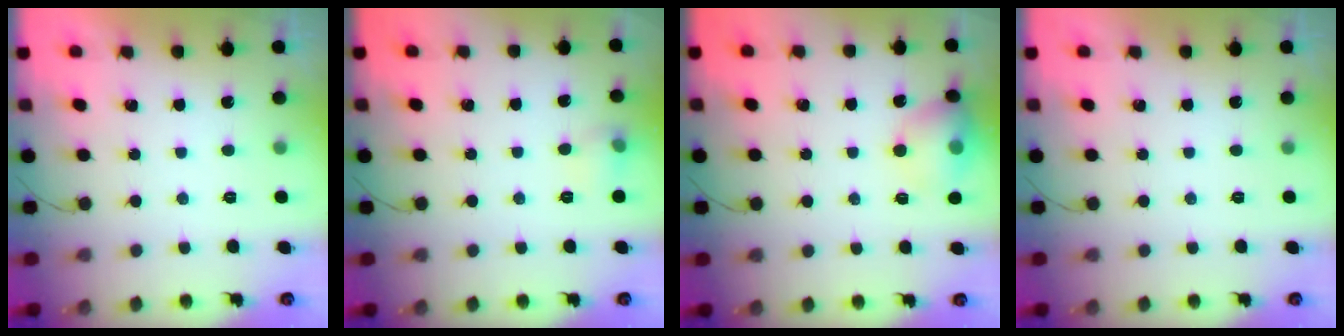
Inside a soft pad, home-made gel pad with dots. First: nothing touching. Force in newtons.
{"total": 6.3, "press": 6.1, "slide": 1.7}
{"total": 11.0, "press": 10.9, "slide": 1.6}
{"total": 0.0}